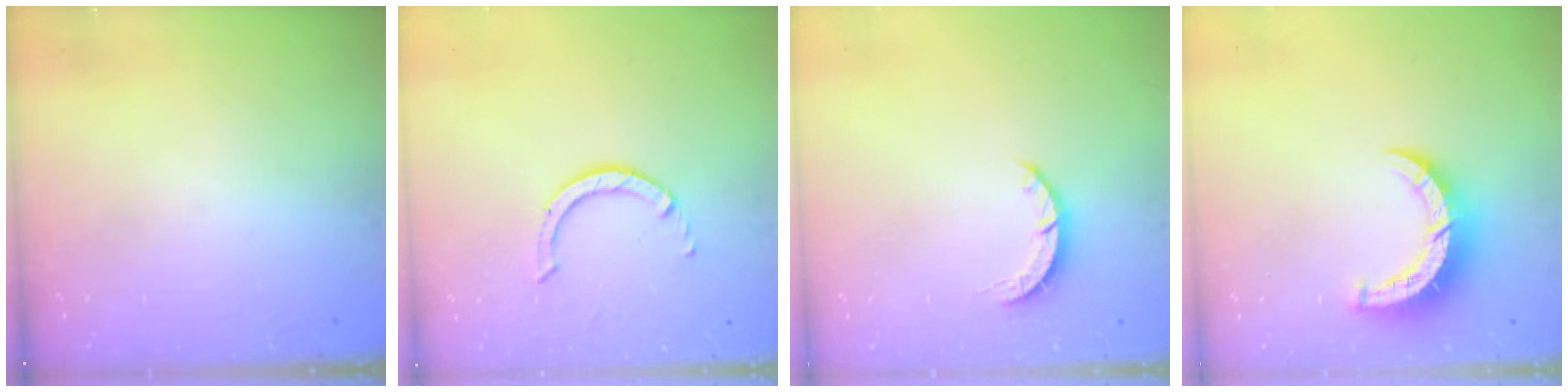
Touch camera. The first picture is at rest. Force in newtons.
{"total": 3.5, "press": 3.5, "slide": 0.3}
{"total": 2.7, "press": 2.7, "slide": 0.4}
{"total": 7.9, "press": 7.8, "slide": 0.6}